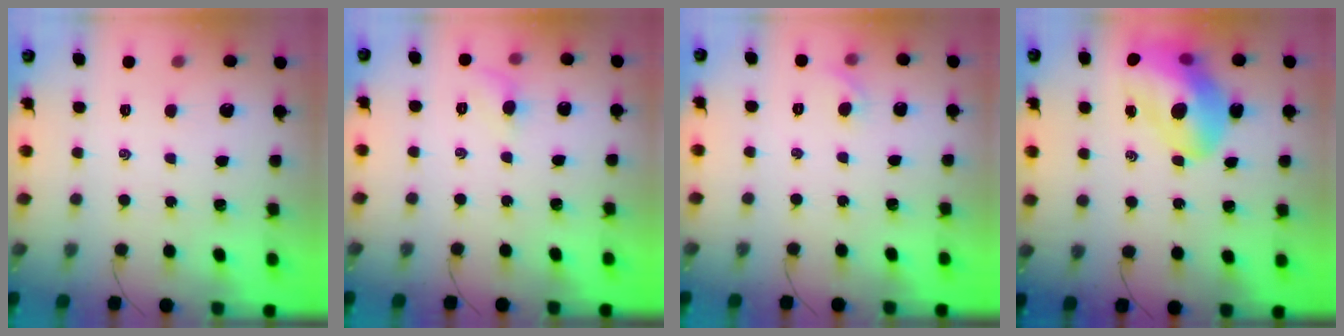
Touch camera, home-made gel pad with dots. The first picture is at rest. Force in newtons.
{"total": 5.3, "press": 5.0, "slide": 1.8}
{"total": 4.0, "press": 3.7, "slide": 1.5}
{"total": 16.8, "press": 16.2, "slide": 4.4}